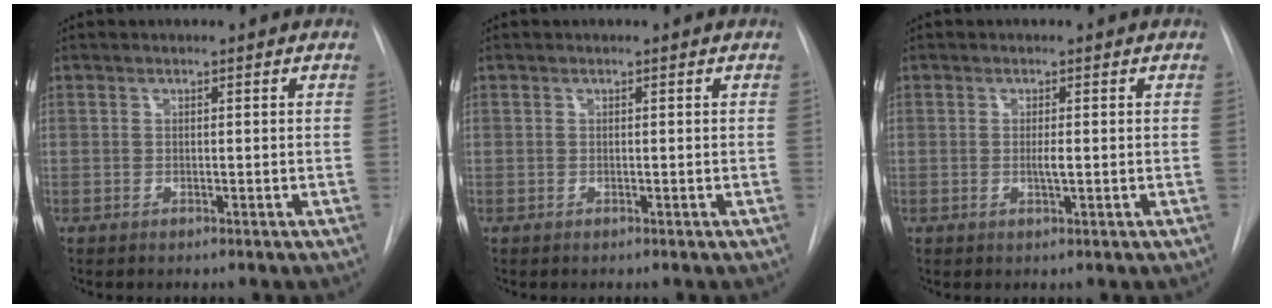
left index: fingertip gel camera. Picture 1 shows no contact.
{"total": 0.0}
{"total": 1.2, "force": [0.0, 0.1, 1.2], "torque": [-0.023, -0.003, 0.002]}